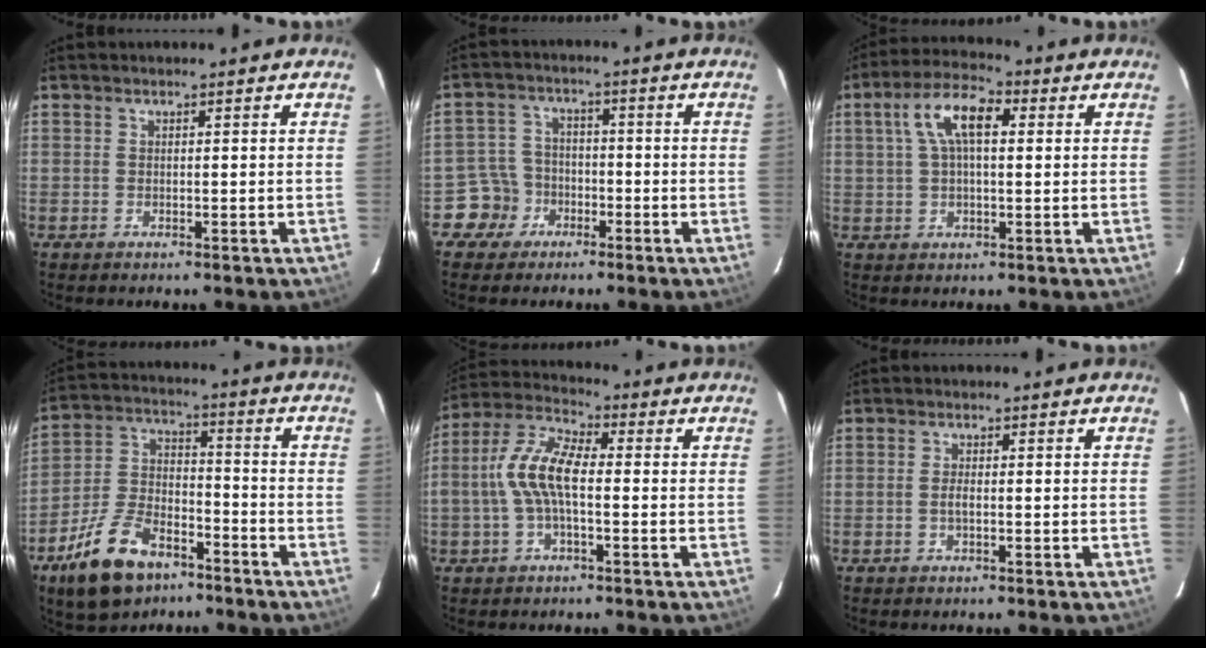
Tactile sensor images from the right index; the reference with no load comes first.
{"total": 6.0, "force": [-3.3, 5.0, -0.2], "torque": [-0.009, 0.024, -0.063]}
{"total": 9.2, "force": [2.4, 4.0, 8.0], "torque": [-0.150, 0.025, 0.040]}
{"total": 15.5, "force": [-9.8, 8.2, 8.7], "torque": [-0.187, 0.007, -0.170]}
{"total": 10.2, "force": [-1.0, 4.2, 9.2], "torque": [-0.199, 0.019, -0.025]}
{"total": 1.5, "force": [-0.4, 0.4, 1.4], "torque": [-0.028, 0.001, -0.008]}